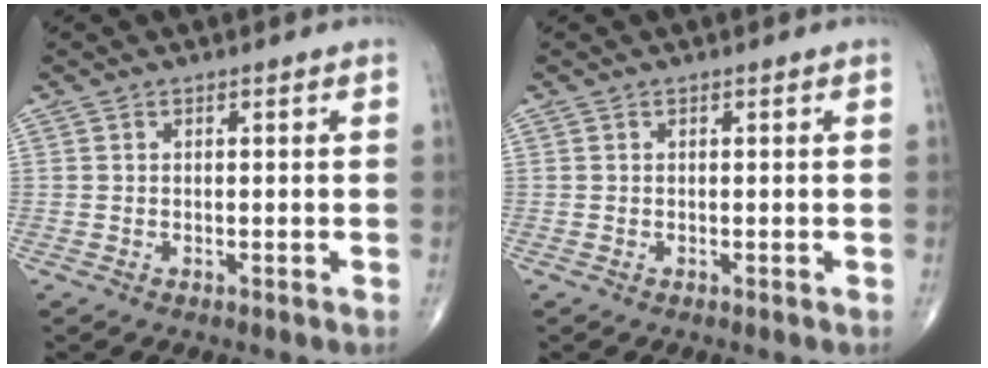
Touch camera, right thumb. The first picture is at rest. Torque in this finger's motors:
{"motor_torque": [0.01, 0.01, 0.00, 0.00, 0.01]}